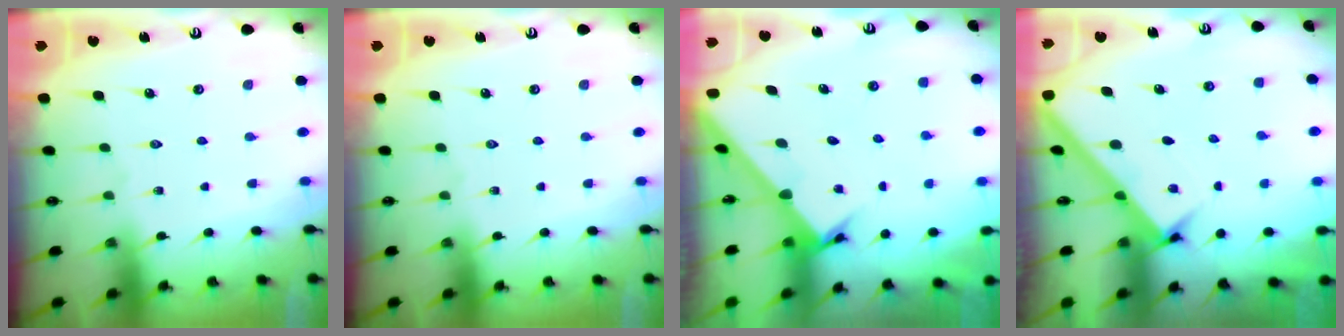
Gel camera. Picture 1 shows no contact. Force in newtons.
{"total": 0.0}
{"total": 1.9, "press": 1.9, "slide": 0.1}
{"total": 2.8, "press": 2.8, "slide": 0.4}